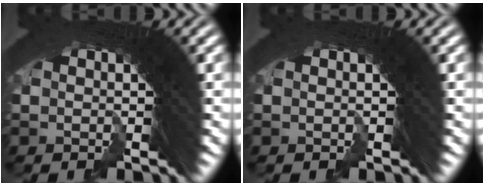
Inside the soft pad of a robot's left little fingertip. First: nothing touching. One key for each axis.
{"total": 0.0}